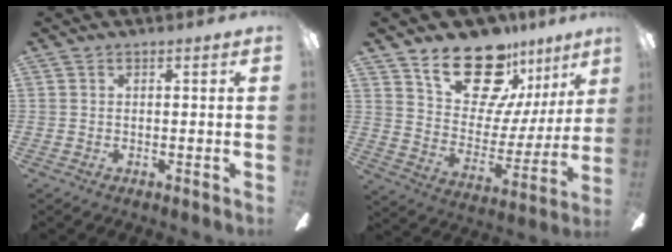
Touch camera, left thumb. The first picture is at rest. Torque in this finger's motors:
{"motor_torque": [1.82, 1.37, 1.00, -1.27, 0.08]}